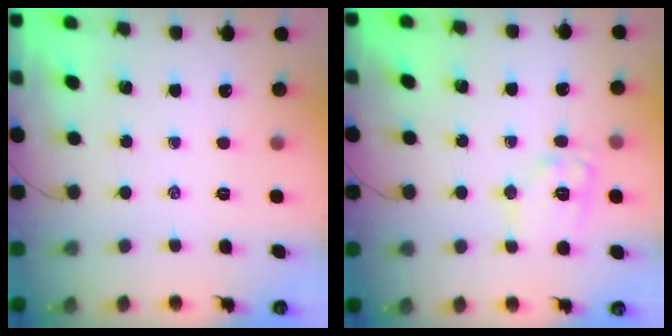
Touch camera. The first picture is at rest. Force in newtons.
{"total": 10.4, "press": 10.4, "slide": 0.4}